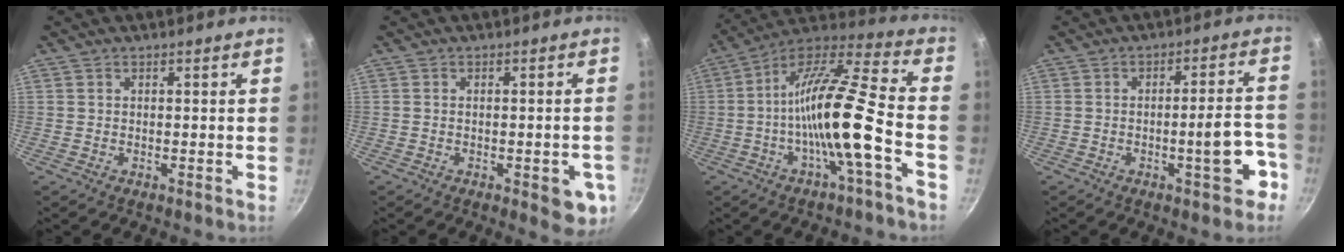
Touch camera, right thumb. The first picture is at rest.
{"total": 7.3, "force": [-2.4, 2.6, 6.4], "torque": [-0.057, 0.002, -0.027]}
{"total": 17.6, "force": [-4.6, 2.9, 16.8], "torque": [-0.289, 0.036, -0.096]}
{"total": 9.0, "force": [-3.8, 2.4, 7.8], "torque": [-0.086, 0.036, -0.047]}